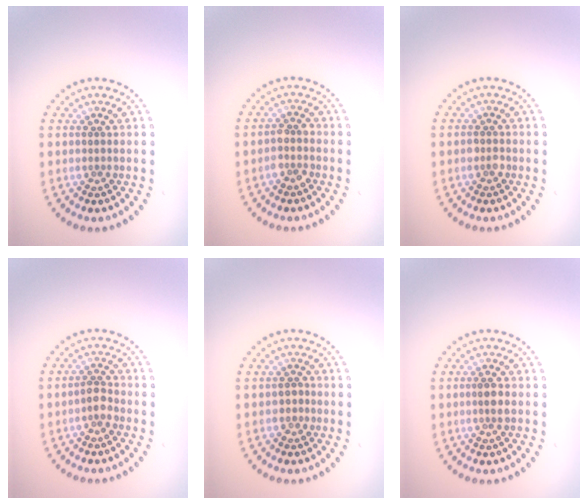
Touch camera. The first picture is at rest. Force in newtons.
{"total": 1.5, "press": 1.4, "slide": 0.7}
{"total": 1.0, "press": 0.9, "slide": 0.4}
{"total": 1.6, "press": 1.4, "slide": 0.8}
{"total": 0.7, "press": 0.5, "slide": 0.6}
{"total": 1.4, "press": 1.3, "slide": 0.6}